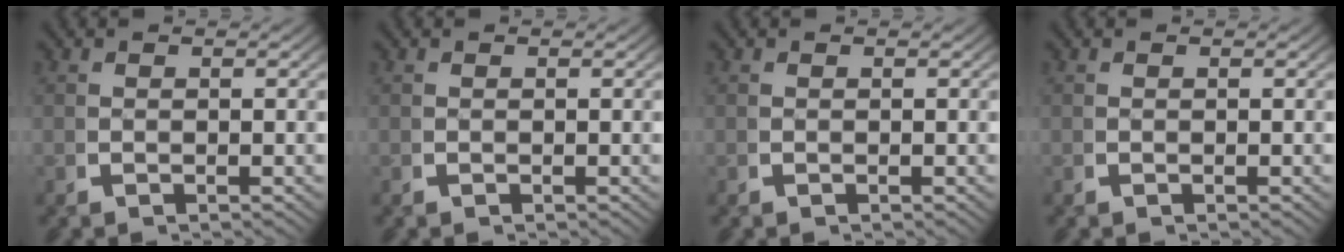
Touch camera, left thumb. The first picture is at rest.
{"total": 0.0}
{"total": 0.0}
{"total": 0.0}